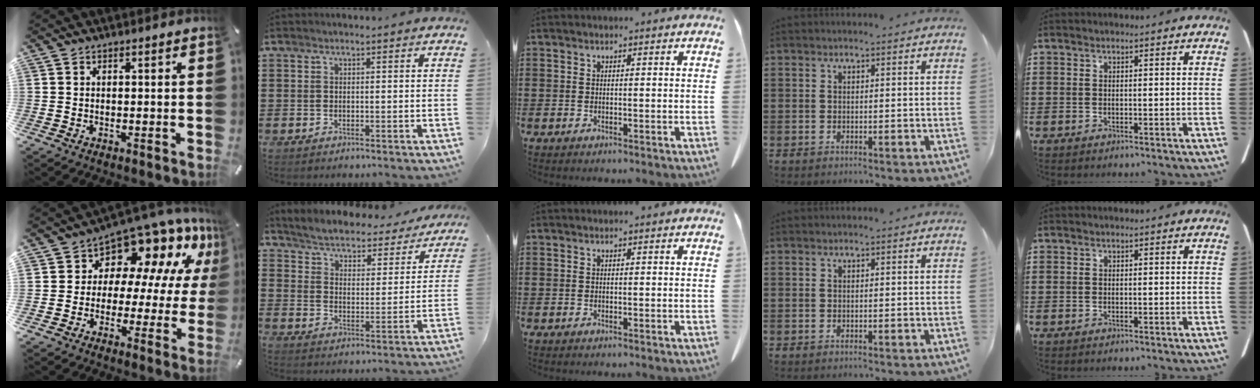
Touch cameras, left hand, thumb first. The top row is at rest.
{"thumb": {"total": 12.1, "force": [8.8, 6.9, 4.7], "torque": [-0.075, -0.086, 0.153]}, "index": {"total": 4.0, "force": [4.0, -0.2, 0.1], "torque": [-0.027, -0.039, 0.063]}}